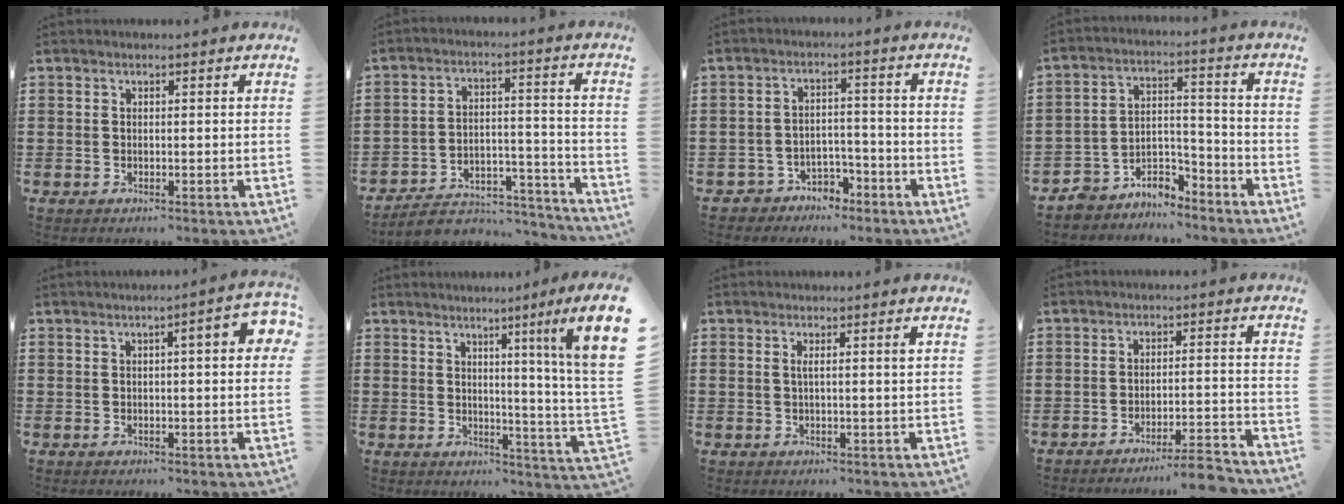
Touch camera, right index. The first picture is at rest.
{"total": 6.7, "force": [-6.1, 2.0, 2.0], "torque": [-0.034, 0.015, -0.116]}
{"total": 3.6, "force": [-3.2, 1.7, 0.4], "torque": [-0.016, 0.010, -0.064]}
{"total": 5.9, "force": [-5.6, 1.7, 0.7], "torque": [-0.019, 0.012, -0.114]}
{"total": 4.9, "force": [0.9, 0.9, 4.8], "torque": [-0.065, -0.002, 0.006]}
{"total": 5.7, "force": [2.8, -0.7, 4.9], "torque": [-0.093, -0.026, 0.035]}
{"total": 1.8, "force": [0.4, -0.2, 1.8], "torque": [-0.034, -0.003, 0.004]}
{"total": 4.7, "force": [-4.4, -0.4, 1.8], "torque": [-0.030, -0.013, -0.085]}